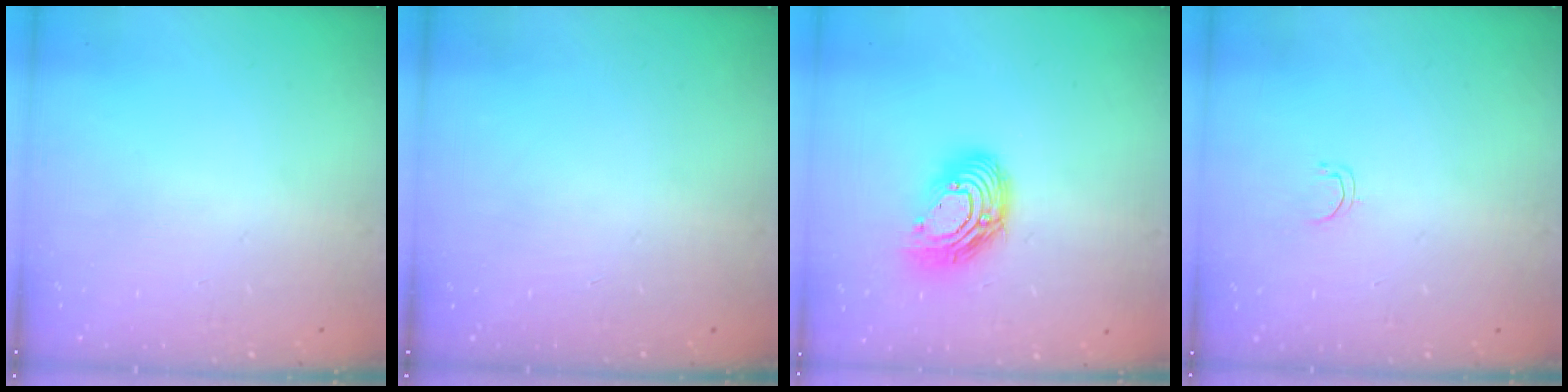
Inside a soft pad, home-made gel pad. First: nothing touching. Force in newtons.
{"total": 0.0}
{"total": 13.7, "press": 13.7, "slide": 1.2}
{"total": 3.3, "press": 3.2, "slide": 0.2}